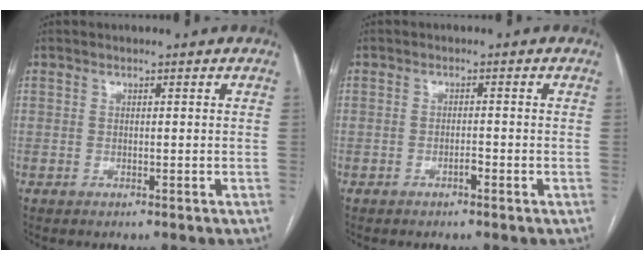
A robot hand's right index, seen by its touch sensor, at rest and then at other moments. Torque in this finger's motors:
{"motor_torque": [0.22, 0.08, 0.09, 0.04]}